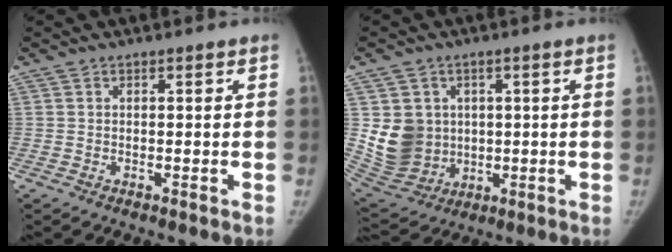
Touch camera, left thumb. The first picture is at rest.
{"total": 11.1, "force": [1.2, 9.9, 4.8], "torque": [-0.060, -0.007, 0.050]}